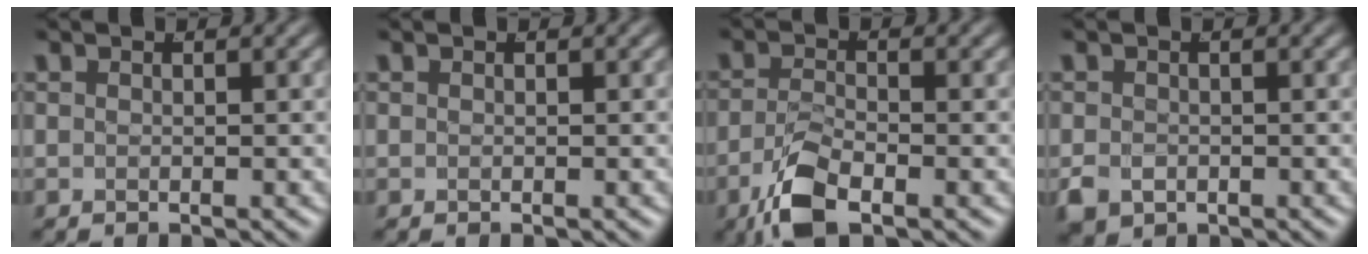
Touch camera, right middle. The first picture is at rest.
{"total": 0.0}
{"total": 4.6, "force": [-2.9, 1.5, 3.3], "torque": [-0.062, -0.012, -0.045]}
{"total": 3.1, "force": [-1.7, 2.2, 1.4], "torque": [-0.039, -0.028, -0.014]}